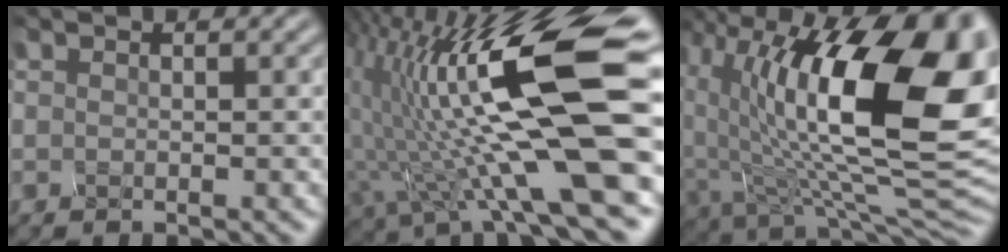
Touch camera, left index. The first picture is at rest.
{"total": 16.0, "force": [2.4, 4.0, 15.3], "torque": [-0.266, 0.002, 0.042]}
{"total": 18.7, "force": [2.5, 9.8, 15.7], "torque": [-0.259, -0.012, 0.064]}